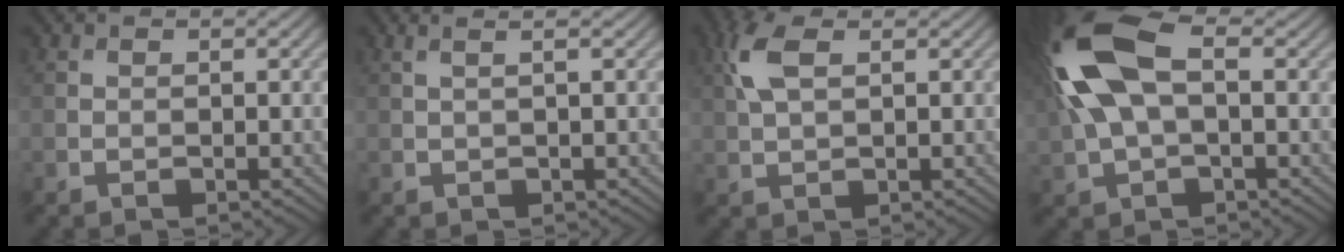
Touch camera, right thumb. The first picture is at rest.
{"total": 1.7, "force": [0.6, 0.4, 1.6], "torque": [-0.022, 0.008, -0.002]}
{"total": 4.9, "force": [1.8, 2.2, 4.0], "torque": [-0.107, 0.011, 0.035]}
{"total": 13.2, "force": [2.2, 6.8, 11.1], "torque": [-0.278, 0.016, 0.036]}